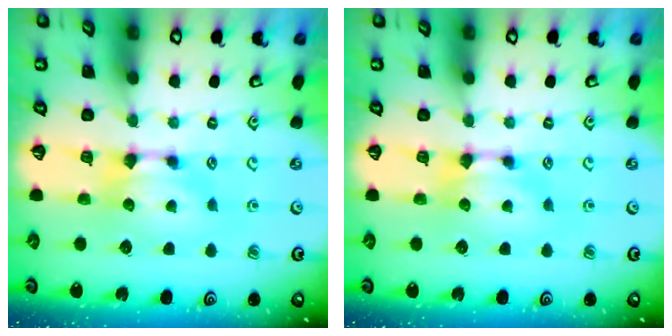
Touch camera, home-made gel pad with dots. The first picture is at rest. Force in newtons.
{"total": 0.0}